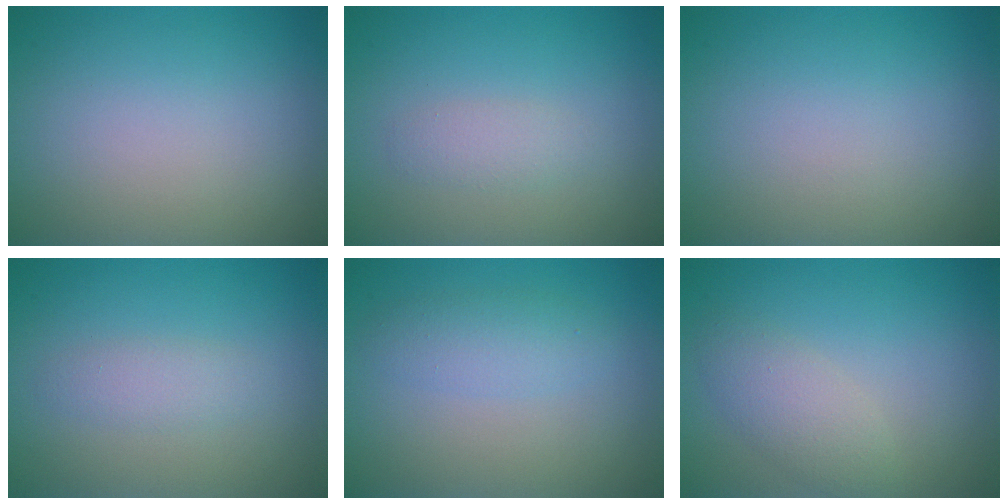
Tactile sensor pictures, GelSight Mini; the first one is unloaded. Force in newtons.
{"total": 1.4, "press": 1.4, "slide": 0.1}
{"total": 0.0}
{"total": 1.6, "press": 1.6, "slide": 0.0}
{"total": 2.2, "press": 2.2, "slide": 0.1}
{"total": 2.7, "press": 2.7, "slide": 0.1}